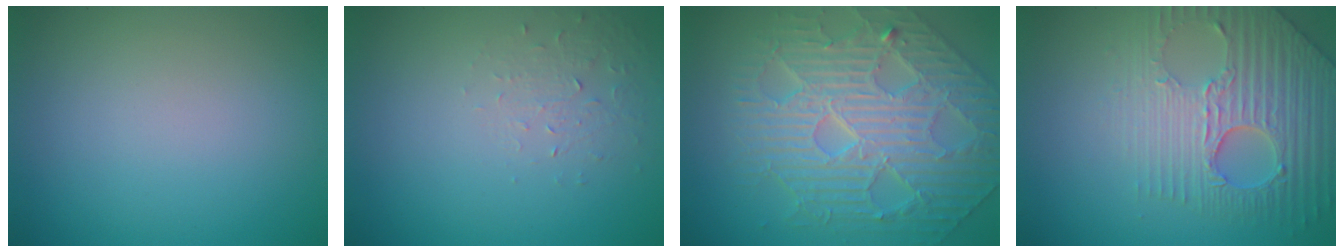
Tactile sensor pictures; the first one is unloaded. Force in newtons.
{"total": 1.3, "press": 0.6, "slide": 1.2}
{"total": 6.8, "press": 5.8, "slide": 3.5}
{"total": 5.0, "press": 4.7, "slide": 1.8}